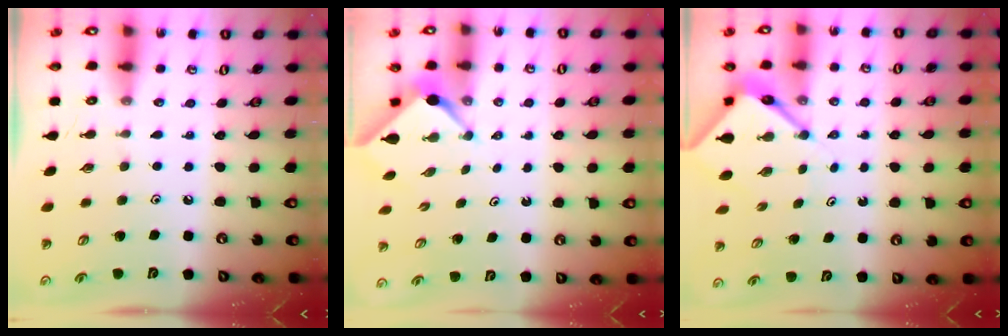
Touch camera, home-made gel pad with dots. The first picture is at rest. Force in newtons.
{"total": 2.5, "press": 2.5, "slide": 0.2}
{"total": 5.9, "press": 5.9, "slide": 0.6}